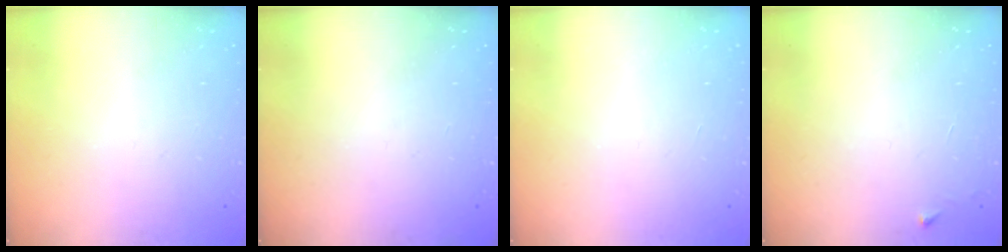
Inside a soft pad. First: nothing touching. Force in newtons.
{"total": 0.0}
{"total": 1.6, "press": 1.6, "slide": 0.1}
{"total": 2.6, "press": 2.6, "slide": 0.3}